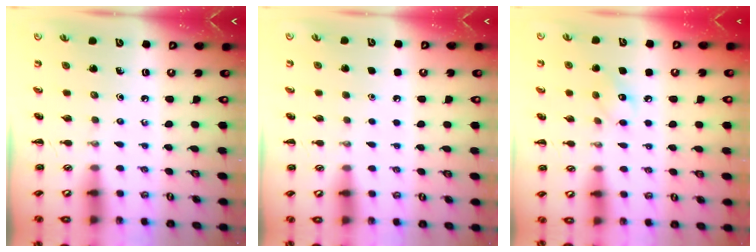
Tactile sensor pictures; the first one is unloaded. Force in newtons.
{"total": 1.8, "press": 1.7, "slide": 0.1}
{"total": 8.4, "press": 8.3, "slide": 1.3}